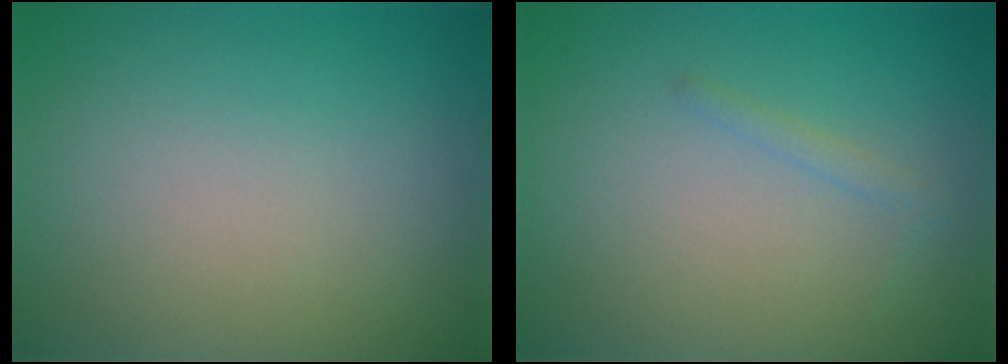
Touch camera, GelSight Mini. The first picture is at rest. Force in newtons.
{"total": 0.8, "press": 0.8, "slide": 0.0}